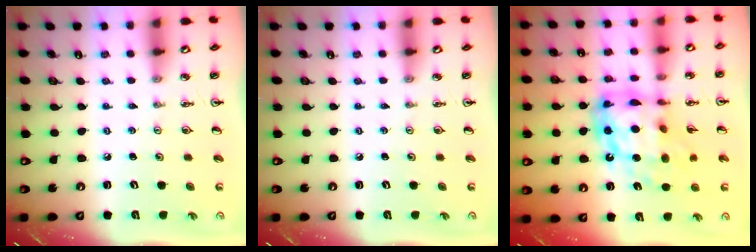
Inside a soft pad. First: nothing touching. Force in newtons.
{"total": 0.0}
{"total": 17.5, "press": 17.4, "slide": 1.7}